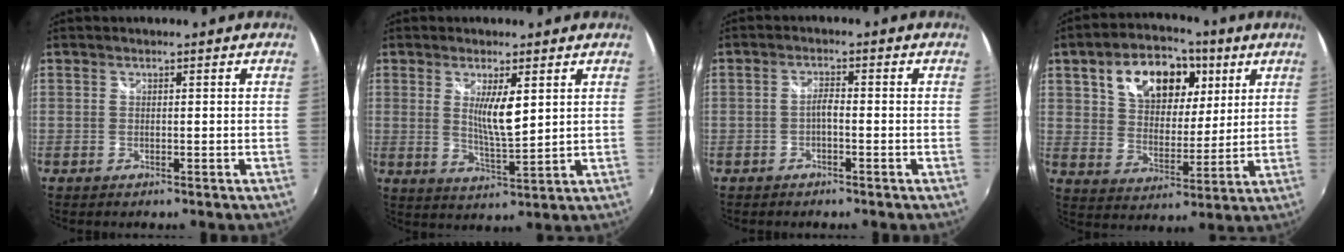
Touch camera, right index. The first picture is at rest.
{"total": 6.7, "force": [2.0, 1.6, 6.2], "torque": [-0.106, -0.012, 0.039]}
{"total": 1.9, "force": [-1.0, 0.5, 1.5], "torque": [-0.034, 0.006, -0.021]}
{"total": 16.3, "force": [7.1, 10.1, 10.7], "torque": [-0.195, 0.035, 0.120]}